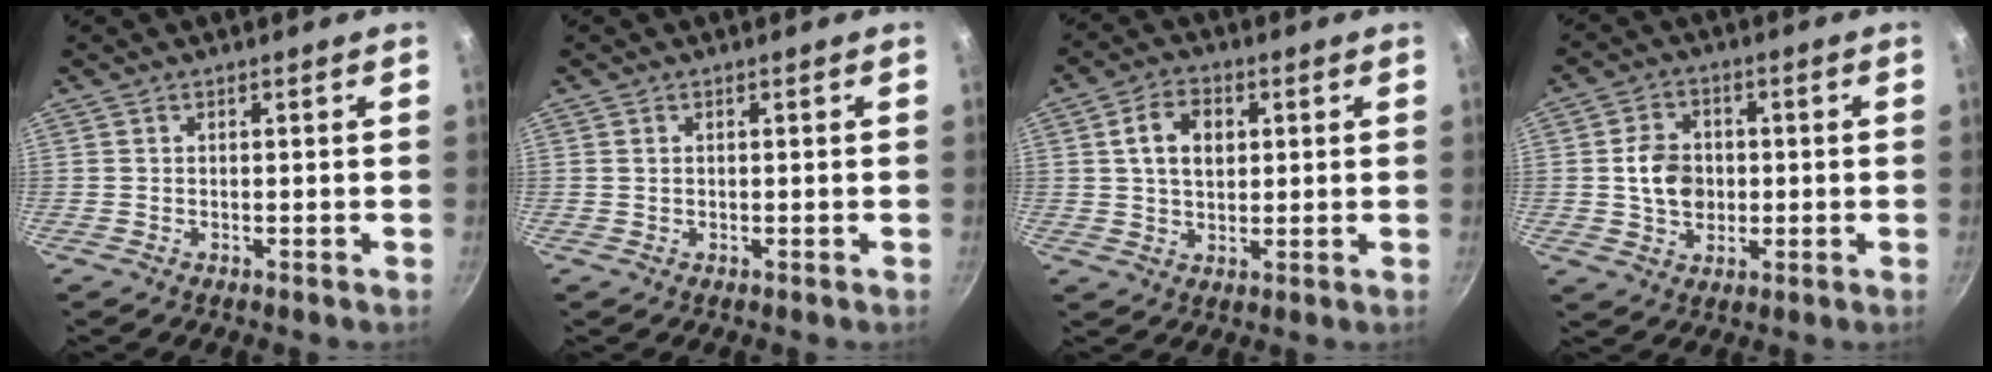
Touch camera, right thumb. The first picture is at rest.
{"total": 0.5, "force": [0.2, 0.4, 0.3], "torque": [-0.005, 0.001, 0.004]}
{"total": 7.7, "force": [1.8, 5.3, 5.3], "torque": [-0.077, 0.004, 0.027]}
{"total": 8.0, "force": [0.1, 6.4, 4.7], "torque": [-0.058, 0.009, -0.001]}